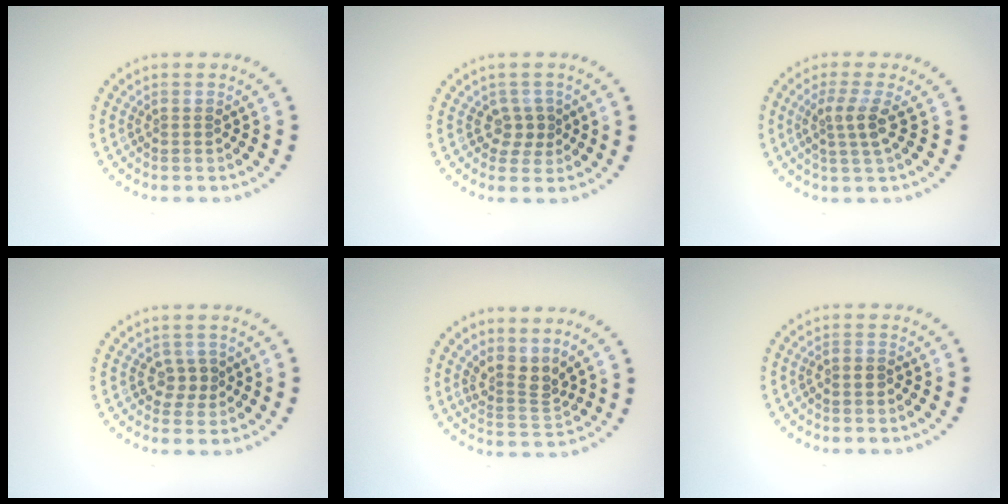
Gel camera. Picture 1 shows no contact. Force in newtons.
{"total": 1.9, "press": 1.5, "slide": 1.1}
{"total": 2.4, "press": 1.9, "slide": 1.6}
{"total": 1.8, "press": 1.6, "slide": 0.8}
{"total": 2.8, "press": 2.0, "slide": 2.0}
{"total": 0.8, "press": 0.6, "slide": 0.5}